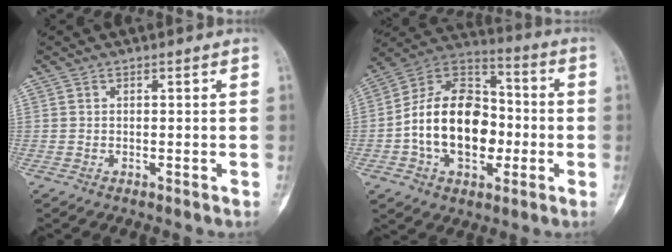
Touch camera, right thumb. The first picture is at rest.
{"total": 20.3, "force": [-2.7, 13.6, 14.9], "torque": [-0.216, 0.036, -0.047]}